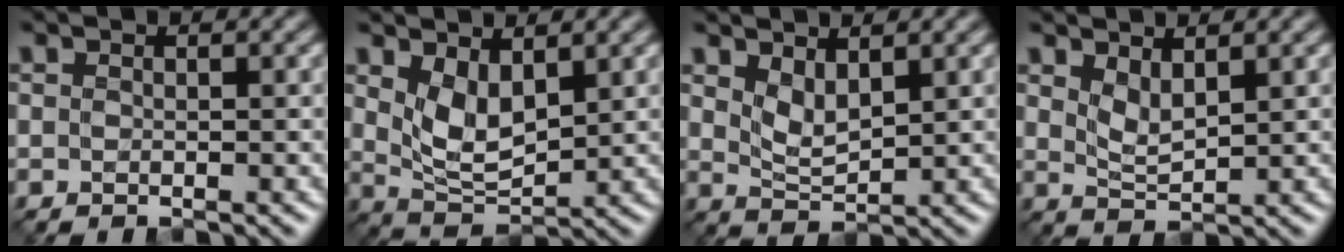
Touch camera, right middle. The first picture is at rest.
{"total": 3.7, "force": [1.6, 1.8, 2.7], "torque": [-0.057, -0.006, 0.037]}
{"total": 2.2, "force": [1.4, 0.9, 1.4], "torque": [-0.031, -0.005, 0.035]}
{"total": 1.9, "force": [1.3, 0.7, 1.2], "torque": [-0.027, -0.004, 0.031]}